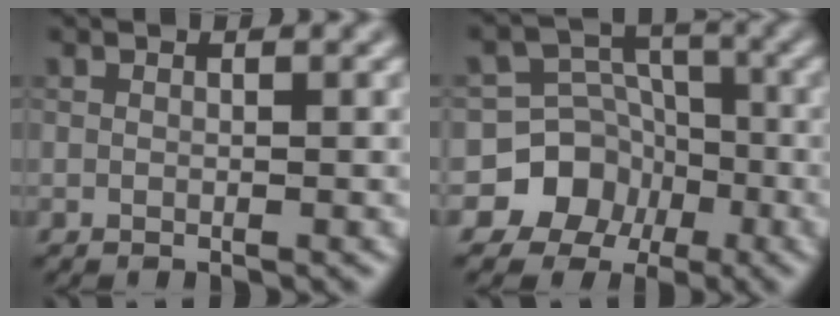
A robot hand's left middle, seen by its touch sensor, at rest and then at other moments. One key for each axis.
{"total": 6.9, "fx": -3.4, "fy": 6.0, "fz": 0.6, "tx": 0.020, "ty": 0.003, "tz": -0.083}